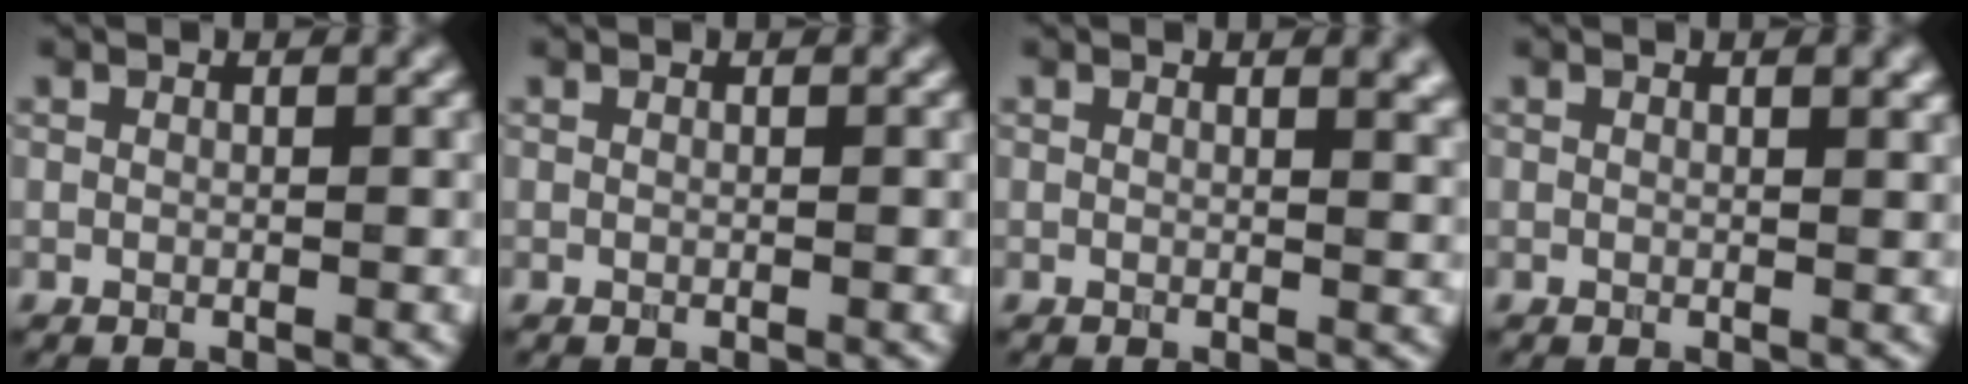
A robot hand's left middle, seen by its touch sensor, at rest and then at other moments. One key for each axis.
{"total": 0.0}
{"total": 3.0, "fx": 1.5, "fy": 1.3, "fz": 2.2, "tx": -0.011, "ty": 0.001, "tz": 0.020}
{"total": 1.5, "fx": 0.8, "fy": 0.5, "fz": 1.2, "tx": -0.011, "ty": 0.002, "tz": 0.011}